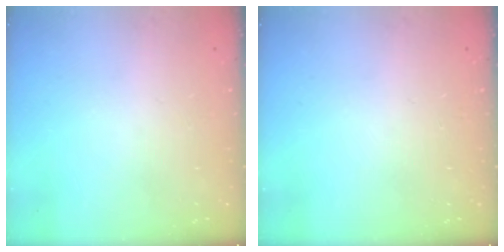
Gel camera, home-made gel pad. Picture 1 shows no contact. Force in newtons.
{"total": 0.0}